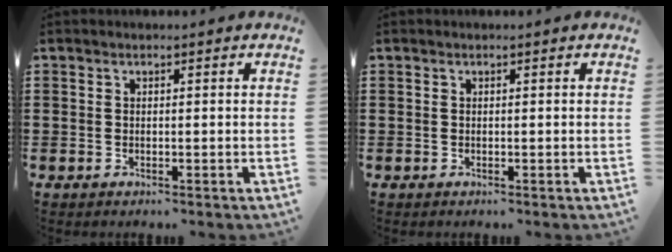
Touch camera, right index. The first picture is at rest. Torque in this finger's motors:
{"motor_torque": [0.03, 0.04, 0.00, 0.00]}